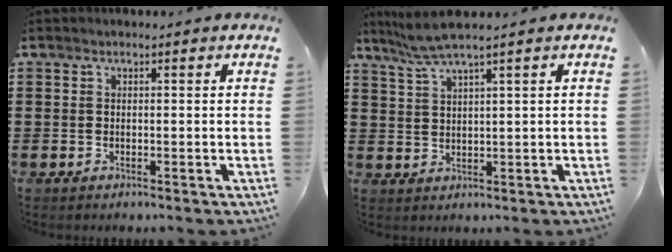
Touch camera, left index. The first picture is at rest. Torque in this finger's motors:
{"motor_torque": [-0.02, -0.07, 0.02, 0.01]}